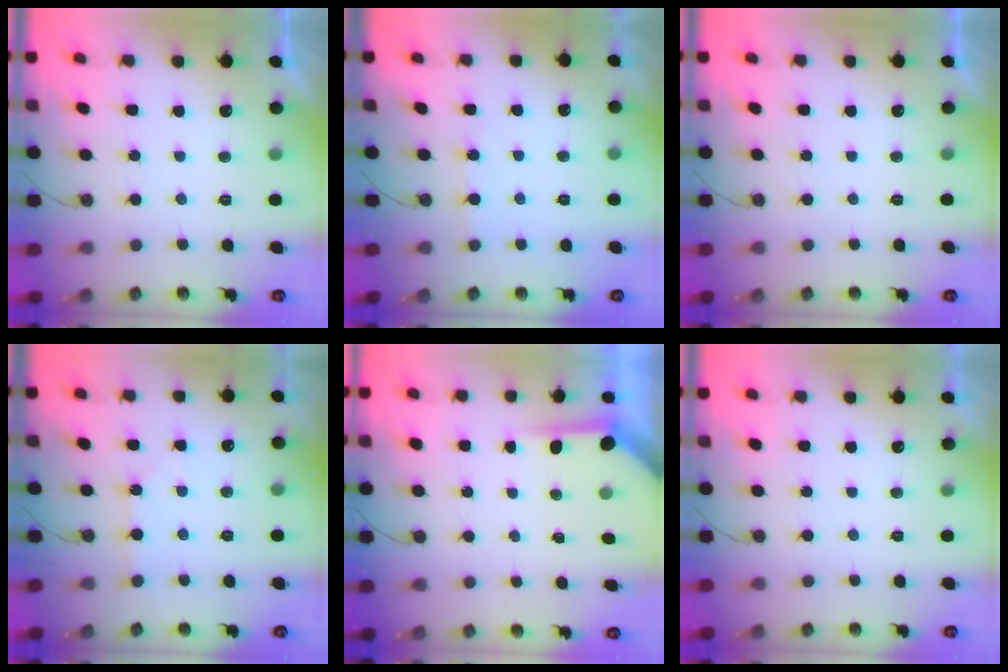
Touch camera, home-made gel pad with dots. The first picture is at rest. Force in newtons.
{"total": 3.1, "press": 3.0, "slide": 0.5}
{"total": 0.0}
{"total": 0.9, "press": 0.9, "slide": 0.1}
{"total": 3.8, "press": 3.8, "slide": 0.4}
{"total": 0.0}